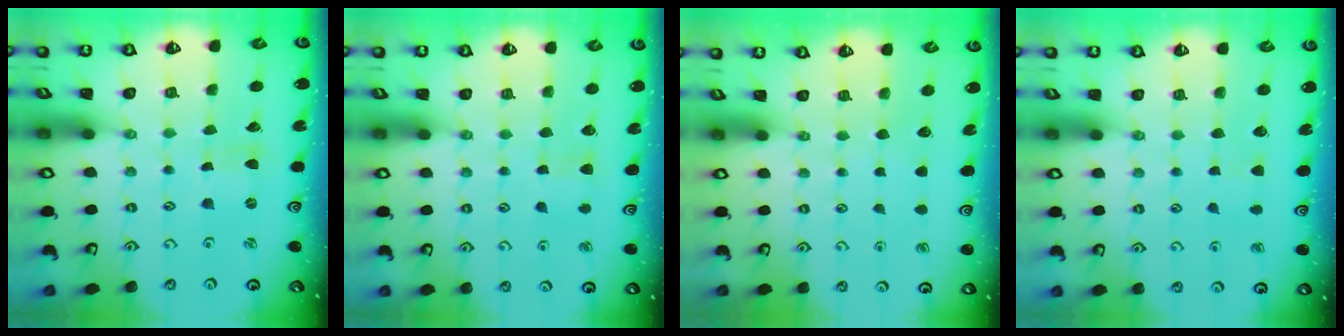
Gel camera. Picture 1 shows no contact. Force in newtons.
{"total": 2.8, "press": 2.8, "slide": 0.5}
{"total": 0.0}
{"total": 3.0, "press": 3.0, "slide": 0.3}